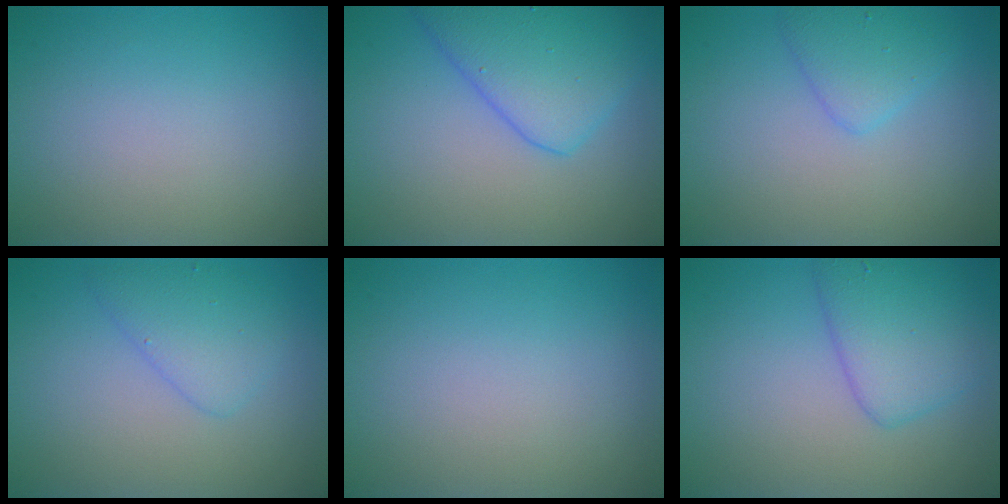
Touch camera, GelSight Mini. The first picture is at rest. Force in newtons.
{"total": 5.7, "press": 5.7, "slide": 0.3}
{"total": 2.3, "press": 2.3, "slide": 0.0}
{"total": 2.7, "press": 2.7, "slide": 0.3}
{"total": 0.0}
{"total": 4.1, "press": 4.1, "slide": 0.3}